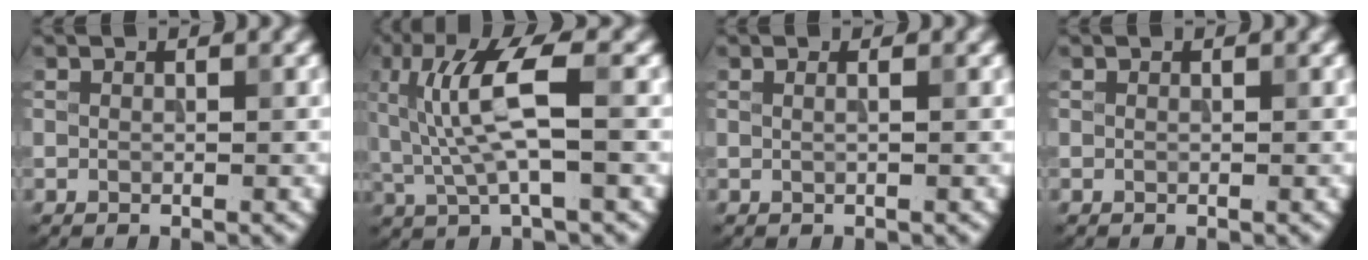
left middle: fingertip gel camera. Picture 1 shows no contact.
{"total": 6.5, "force": [0.8, 1.7, 6.2], "torque": [-0.133, 0.003, 0.015]}
{"total": 1.3, "force": [0.5, 0.7, 1.0], "torque": [0.001, -0.002, -0.008]}
{"total": 0.0}